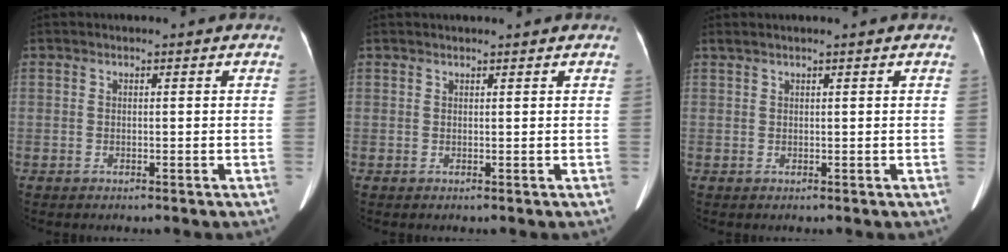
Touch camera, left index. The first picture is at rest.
{"total": 1.1, "force": [1.0, 0.1, 0.3], "torque": [-0.006, 0.014, 0.018]}
{"total": 1.1, "force": [0.9, -0.2, 0.7], "torque": [-0.020, 0.020, 0.025]}